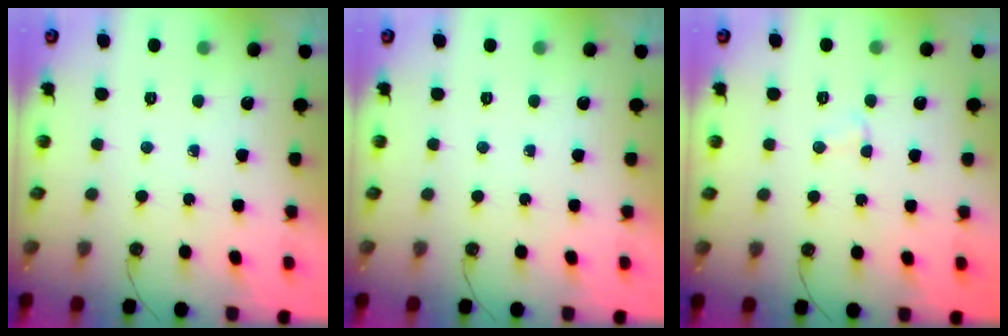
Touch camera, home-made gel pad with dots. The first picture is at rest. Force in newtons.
{"total": 0.0}
{"total": 2.3, "press": 2.3, "slide": 0.3}